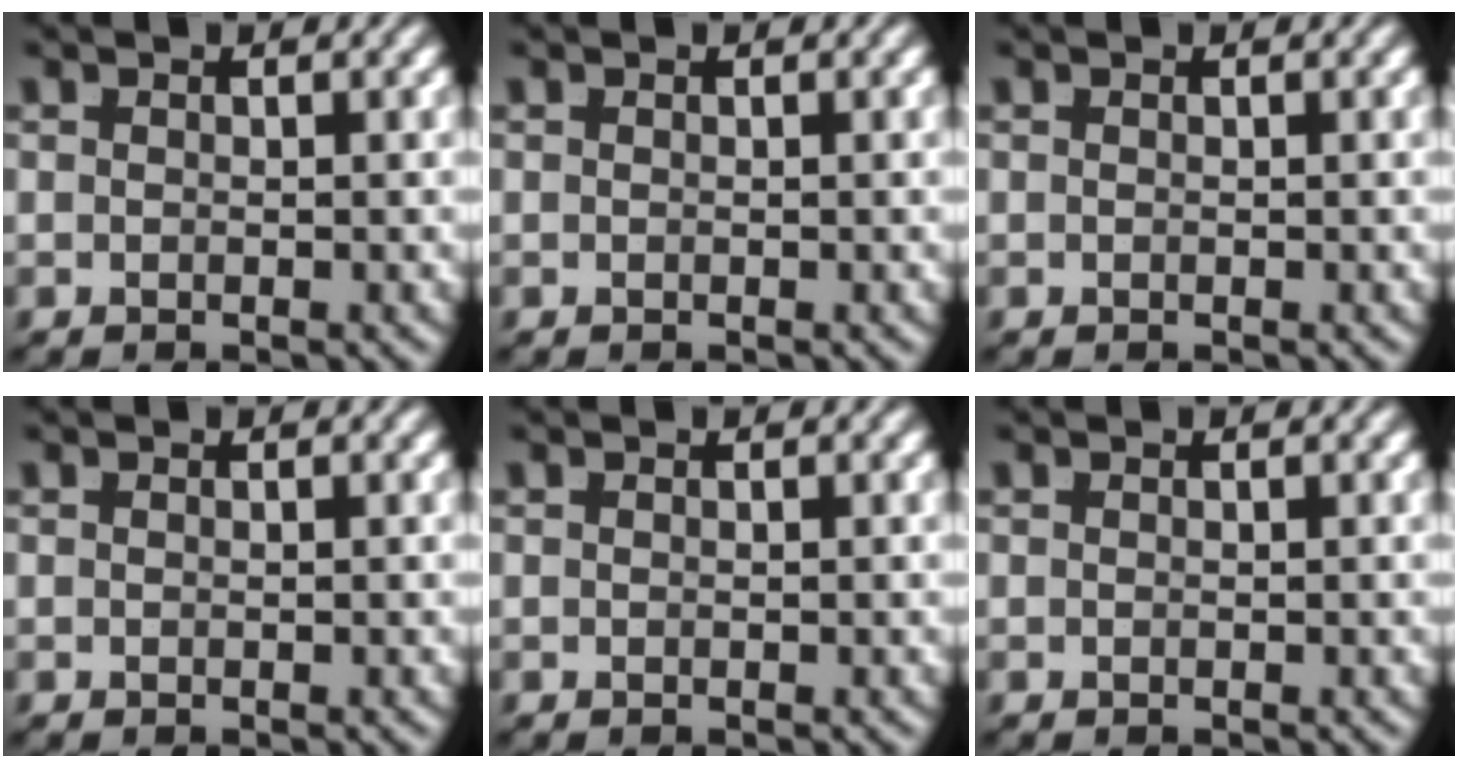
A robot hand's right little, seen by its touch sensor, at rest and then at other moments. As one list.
[{"total": 0.0}, {"total": 0.0}, {"total": 0.0}, {"total": 0.0}, {"total": 0.0}]